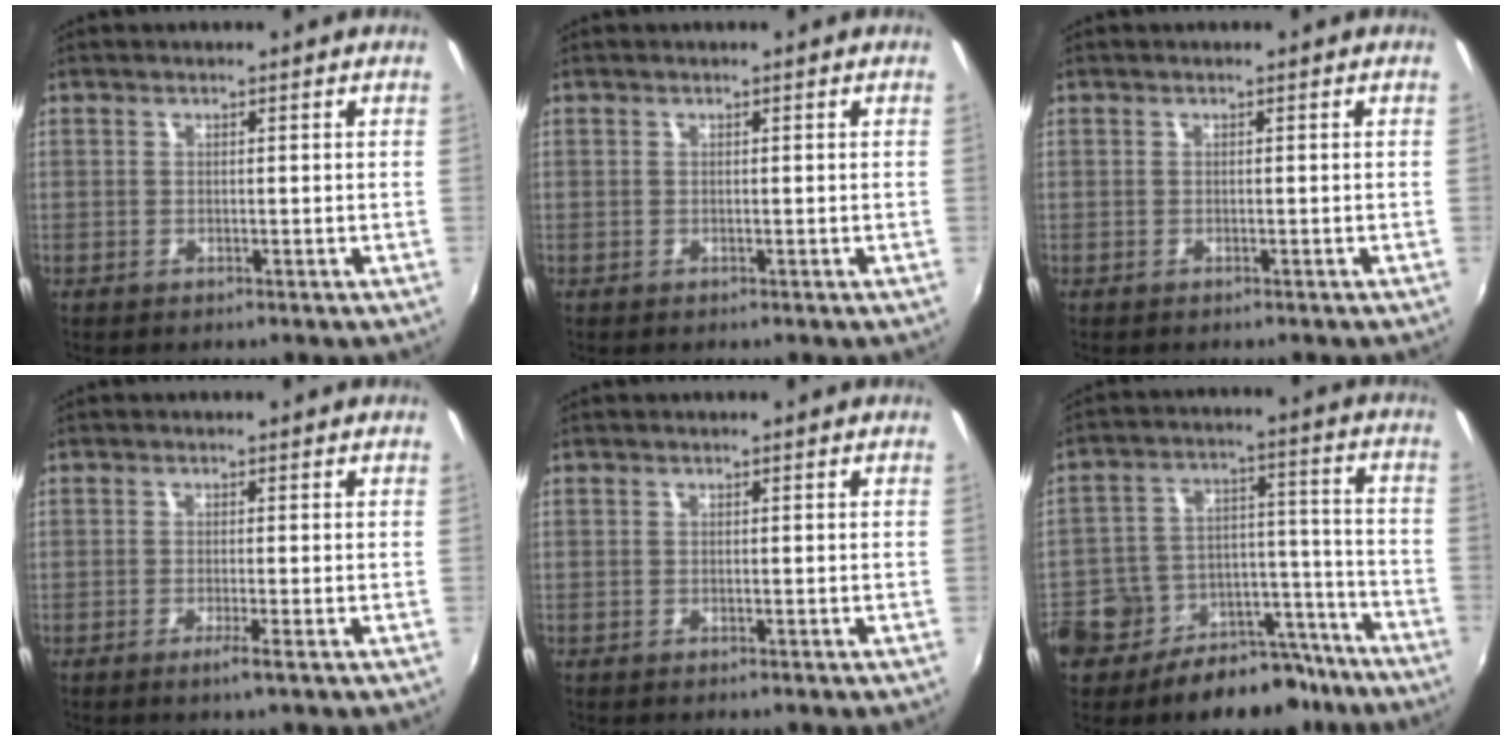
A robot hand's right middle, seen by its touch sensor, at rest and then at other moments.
{"total": 0.0}
{"total": 0.0}
{"total": 1.8, "force": [-0.9, -0.5, 1.4], "torque": [-0.029, -0.004, -0.019]}
{"total": 0.0}
{"total": 17.7, "force": [-11.7, 11.0, 7.4], "torque": [-0.159, 0.039, -0.147]}